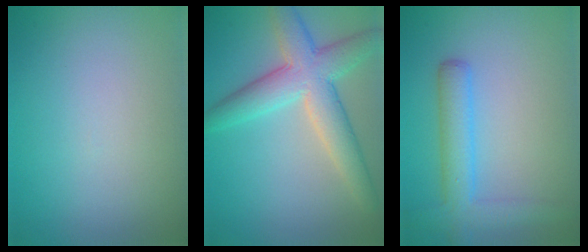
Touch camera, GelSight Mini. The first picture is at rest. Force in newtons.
{"total": 6.2, "press": 6.2, "slide": 0.2}
{"total": 4.8, "press": 4.8, "slide": 0.3}